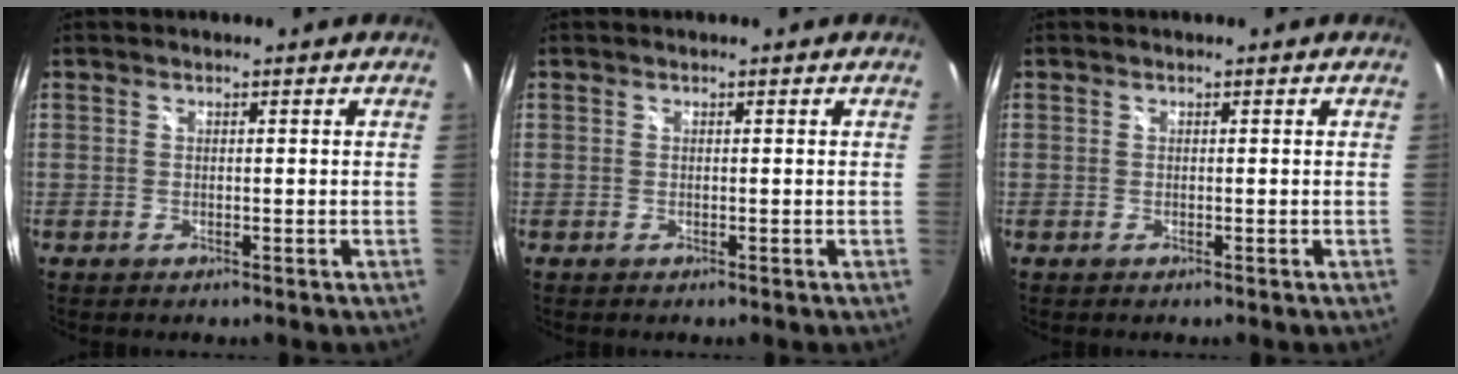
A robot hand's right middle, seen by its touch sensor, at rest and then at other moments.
{"total": 0.0}
{"total": 0.0}